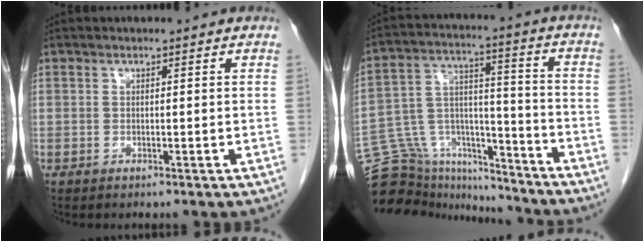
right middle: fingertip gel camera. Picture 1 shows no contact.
{"total": 19.1, "force": [-16.6, 8.0, 5.2], "torque": [-0.122, 0.062, -0.260]}